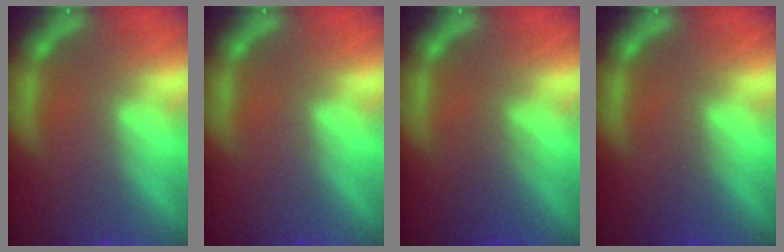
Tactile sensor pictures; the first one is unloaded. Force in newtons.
{"total": 0.0}
{"total": 2.5}
{"total": 1.5}